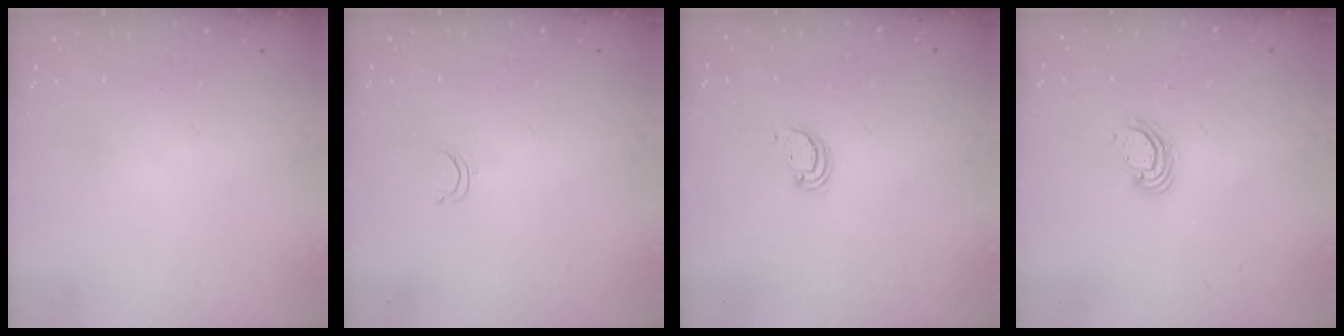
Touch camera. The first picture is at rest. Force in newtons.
{"total": 2.4, "press": 2.4, "slide": 0.2}
{"total": 2.6, "press": 2.6, "slide": 0.2}
{"total": 4.8, "press": 4.8, "slide": 0.3}